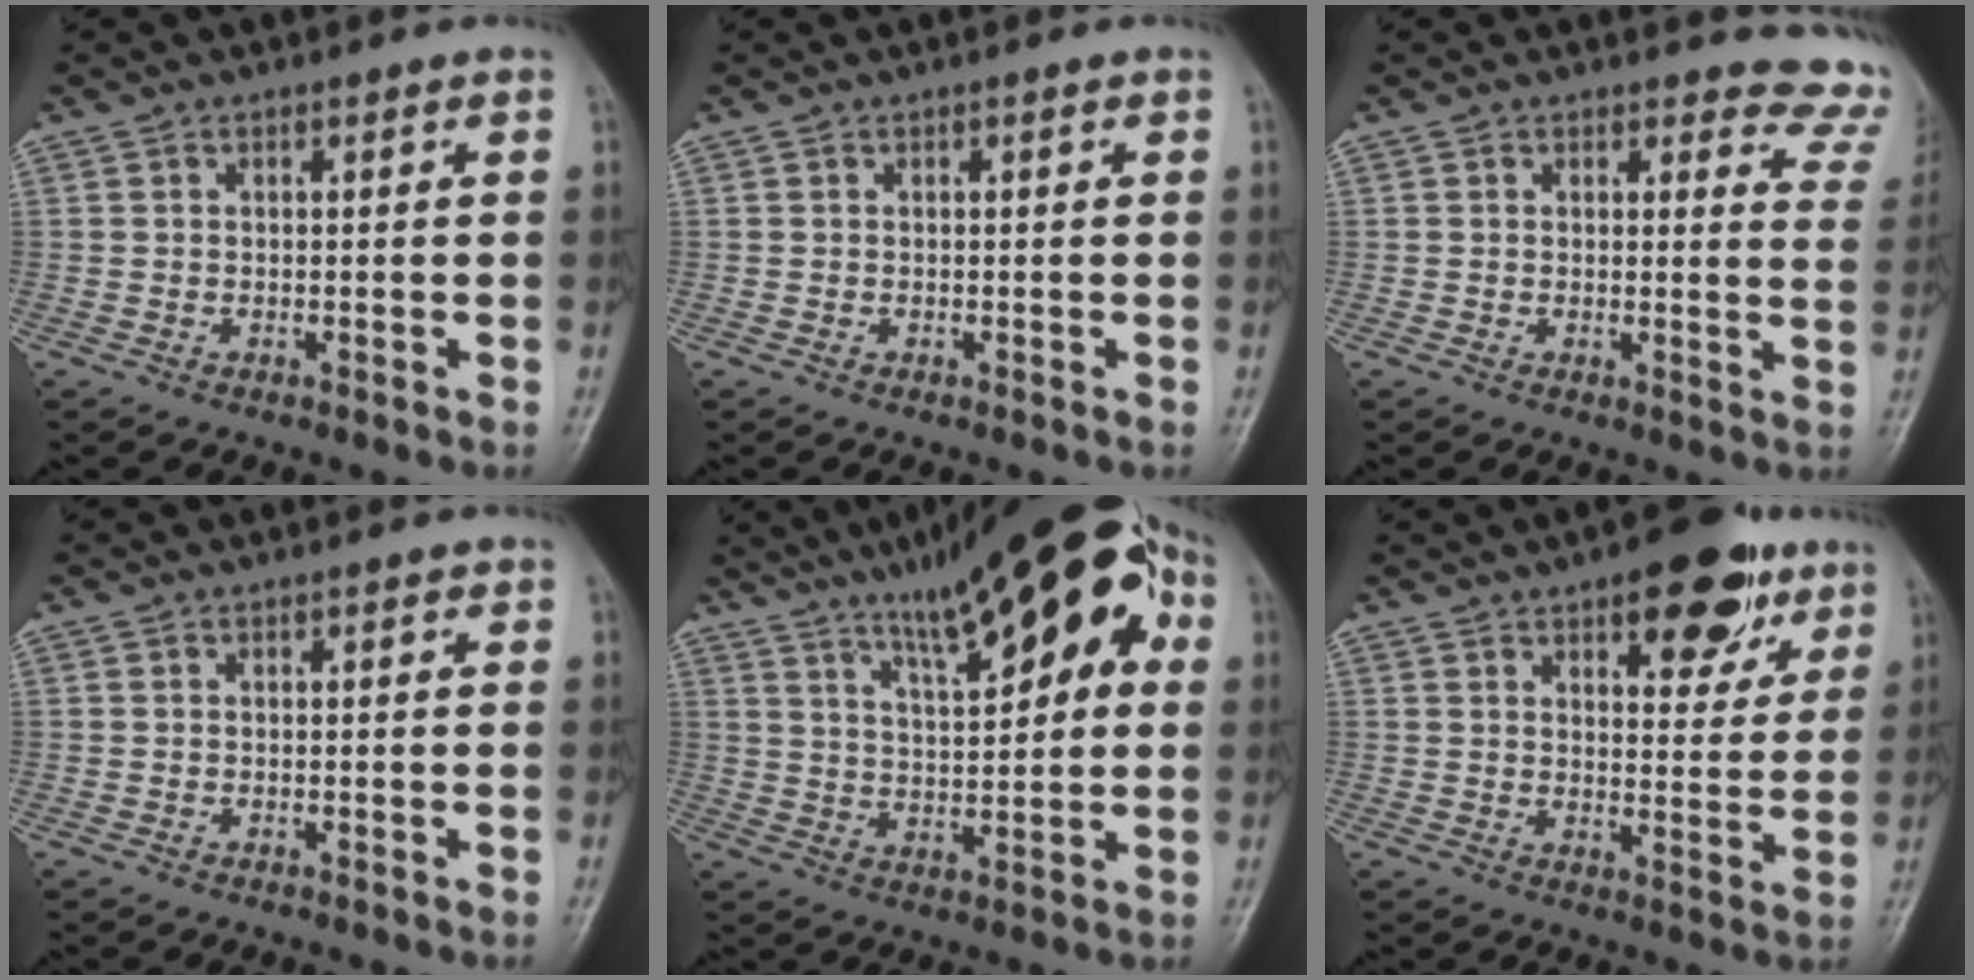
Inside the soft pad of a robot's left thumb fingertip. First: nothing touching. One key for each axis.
{"total": 0.0}
{"total": 9.2, "fx": 8.8, "fy": 2.9, "fz": 0.5, "tx": 0.048, "ty": -0.069, "tz": 0.060}
{"total": 0.6, "fx": 0.2, "fy": 0.3, "fz": 0.4, "tx": -0.004, "ty": 0.001, "tz": 0.002}
{"total": 20.5, "fx": 8.9, "fy": 6.9, "fz": 17.1, "tx": -0.223, "ty": 0.004, "tz": 0.132}
{"total": 13.3, "fx": 7.6, "fy": 6.0, "fz": 9.2, "tx": -0.075, "ty": -0.029, "tz": 0.101}